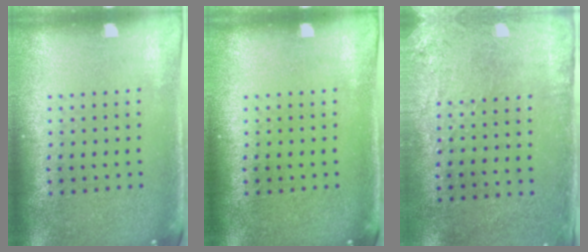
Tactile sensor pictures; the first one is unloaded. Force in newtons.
{"total": 0.0}
{"total": 2.8, "press": 2.3, "slide": 1.6}